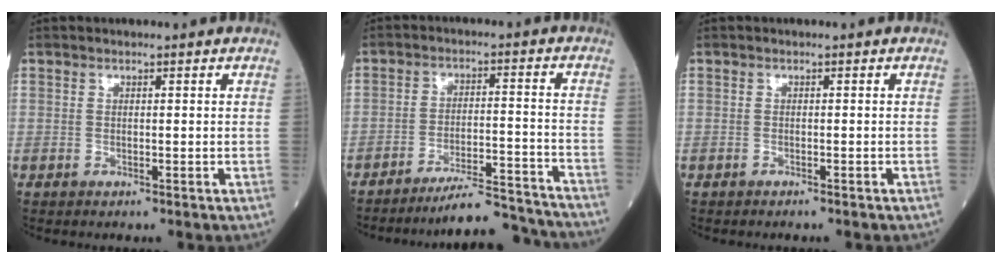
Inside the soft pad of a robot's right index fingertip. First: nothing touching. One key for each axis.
{"total": 13.3, "fx": -13.0, "fy": -0.1, "fz": 3.1, "tx": -0.031, "ty": 0.013, "tz": -0.189}
{"total": 1.3, "fx": -1.2, "fy": 0.3, "fz": 0.5, "tx": -0.010, "ty": -0.002, "tz": -0.014}